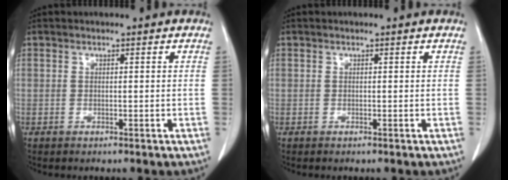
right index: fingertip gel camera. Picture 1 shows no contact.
{"total": 0.0}